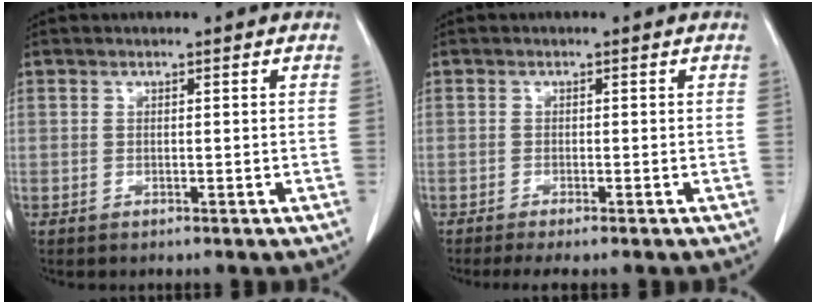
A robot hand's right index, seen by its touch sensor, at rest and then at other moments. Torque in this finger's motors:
{"motor_torque": [0.42, -0.40, 0.19, 0.05]}